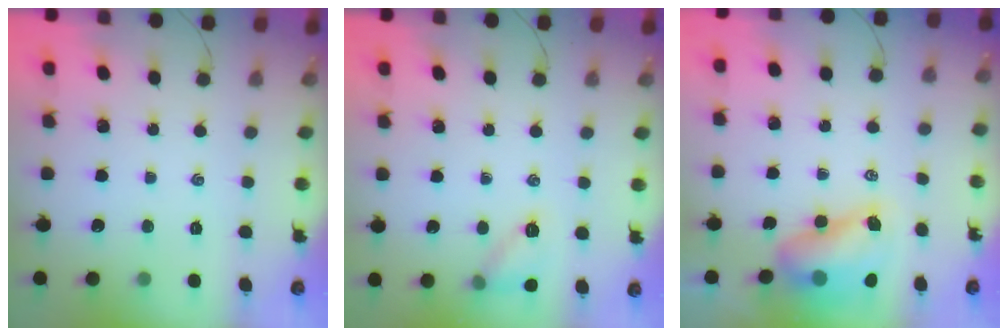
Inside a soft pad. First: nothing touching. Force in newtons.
{"total": 8.5, "press": 8.5, "slide": 0.9}
{"total": 9.0, "press": 8.8, "slide": 1.9}